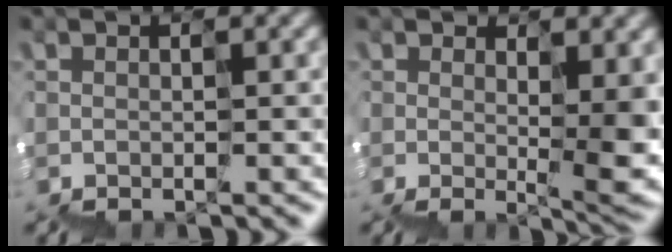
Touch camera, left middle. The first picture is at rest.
{"total": 6.2, "force": [0.4, 2.3, 5.8], "torque": [-0.097, 0.002, 0.016]}